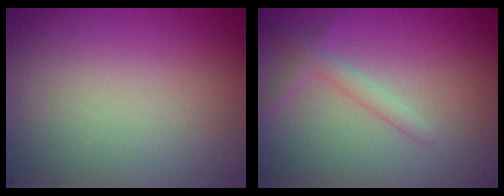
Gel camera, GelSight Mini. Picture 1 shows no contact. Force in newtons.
{"total": 1.7, "press": 1.6, "slide": 0.2}